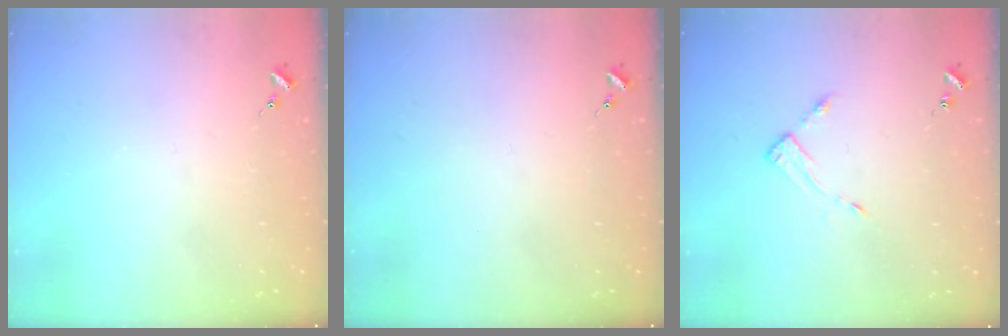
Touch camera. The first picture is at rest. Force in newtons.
{"total": 0.0}
{"total": 4.6, "press": 4.6, "slide": 0.4}